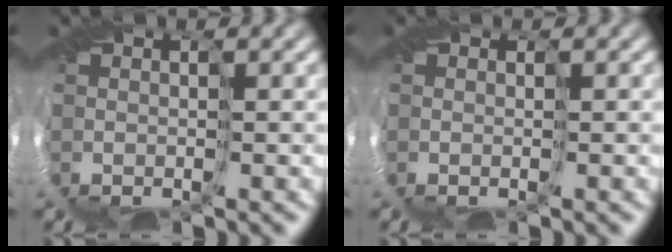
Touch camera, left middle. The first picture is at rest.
{"total": 2.4, "force": [-1.0, -1.4, -1.7], "torque": [0.014, -0.015, 0.000]}